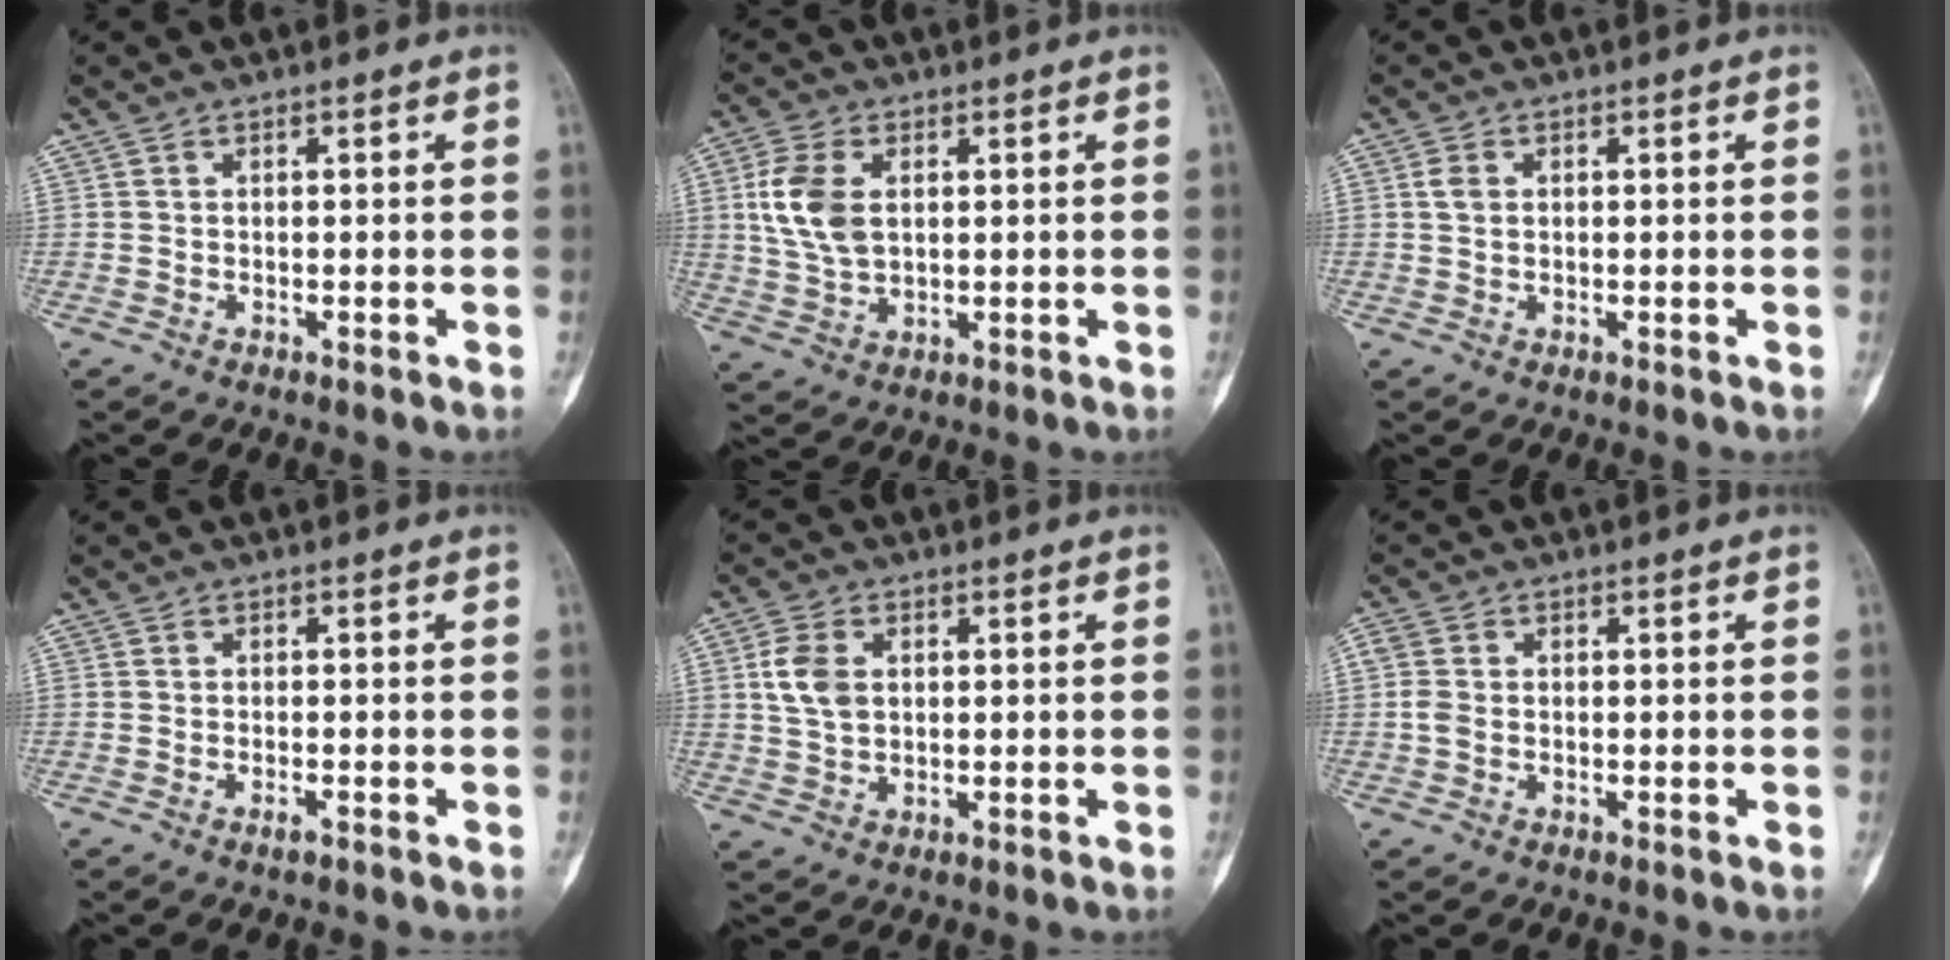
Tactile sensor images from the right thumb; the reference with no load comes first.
{"total": 9.6, "force": [1.9, 5.9, 7.2], "torque": [-0.150, -0.001, 0.044]}
{"total": 2.4, "force": [0.6, 1.7, 1.5], "torque": [-0.029, 0.002, 0.013]}
{"total": 1.0, "force": [-0.7, 0.2, 0.7], "torque": [-0.013, 0.002, -0.014]}
{"total": 6.5, "force": [1.3, 4.4, 4.6], "torque": [-0.090, 0.001, 0.028]}
{"total": 2.5, "force": [-0.1, 2.0, 1.5], "torque": [-0.039, 0.006, -0.005]}